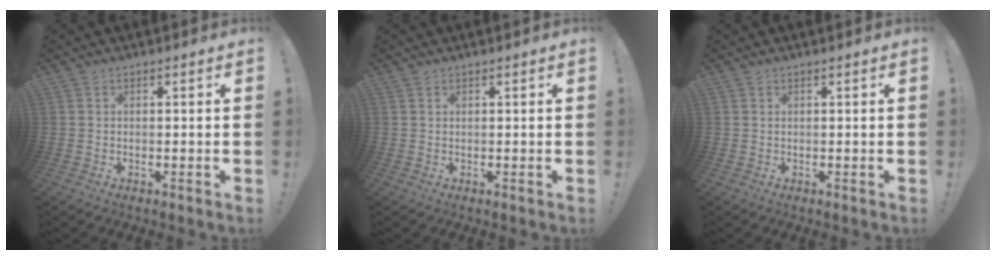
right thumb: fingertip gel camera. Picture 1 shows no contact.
{"total": 0.0}
{"total": 0.0}